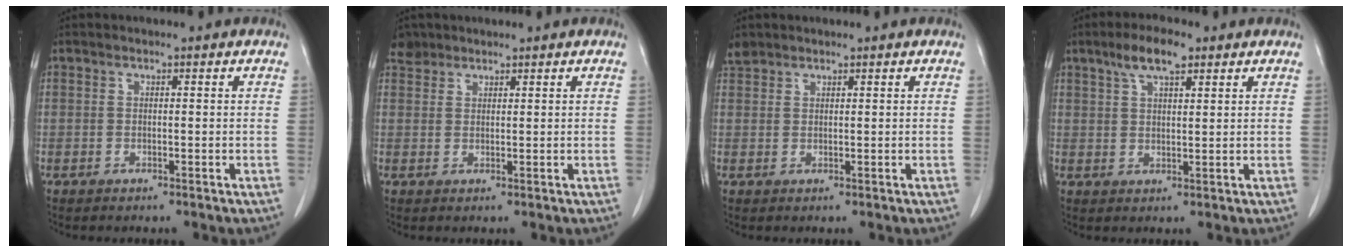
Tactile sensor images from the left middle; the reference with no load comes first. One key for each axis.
{"total": 2.1, "fx": 1.9, "fy": 1.0, "fz": -0.2, "tx": 0.003, "ty": 0.006, "tz": 0.033}
{"total": 1.8, "fx": 1.6, "fy": 0.6, "fz": 0.0, "tx": -0.004, "ty": 0.008, "tz": 0.033}
{"total": 5.7, "fx": 3.7, "fy": 1.6, "fz": 4.1, "tx": -0.082, "ty": 0.011, "tz": 0.065}